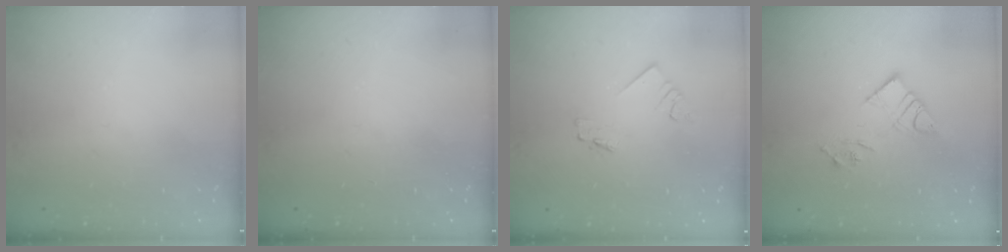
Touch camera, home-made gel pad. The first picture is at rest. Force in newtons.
{"total": 0.0}
{"total": 1.8, "press": 1.7, "slide": 0.2}
{"total": 8.4, "press": 8.4, "slide": 0.6}